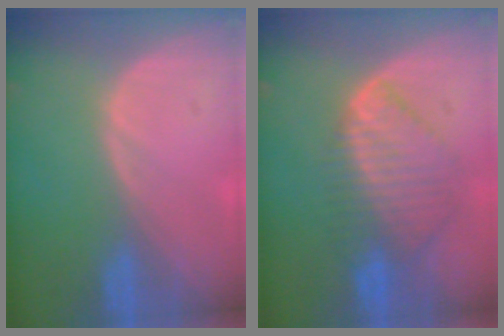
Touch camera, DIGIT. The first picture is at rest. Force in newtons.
{"total": 8.3, "press": 7.5, "slide": 3.7}